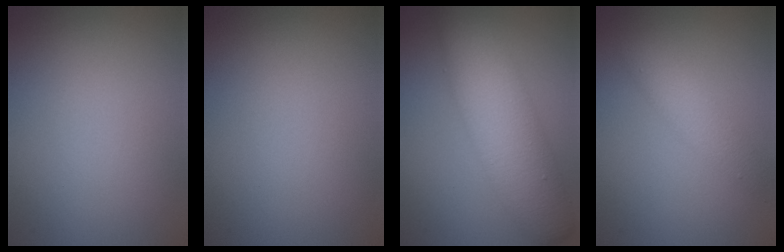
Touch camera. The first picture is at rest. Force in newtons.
{"total": 0.0}
{"total": 8.1, "press": 8.1, "slide": 0.3}
{"total": 2.3, "press": 2.3, "slide": 0.1}